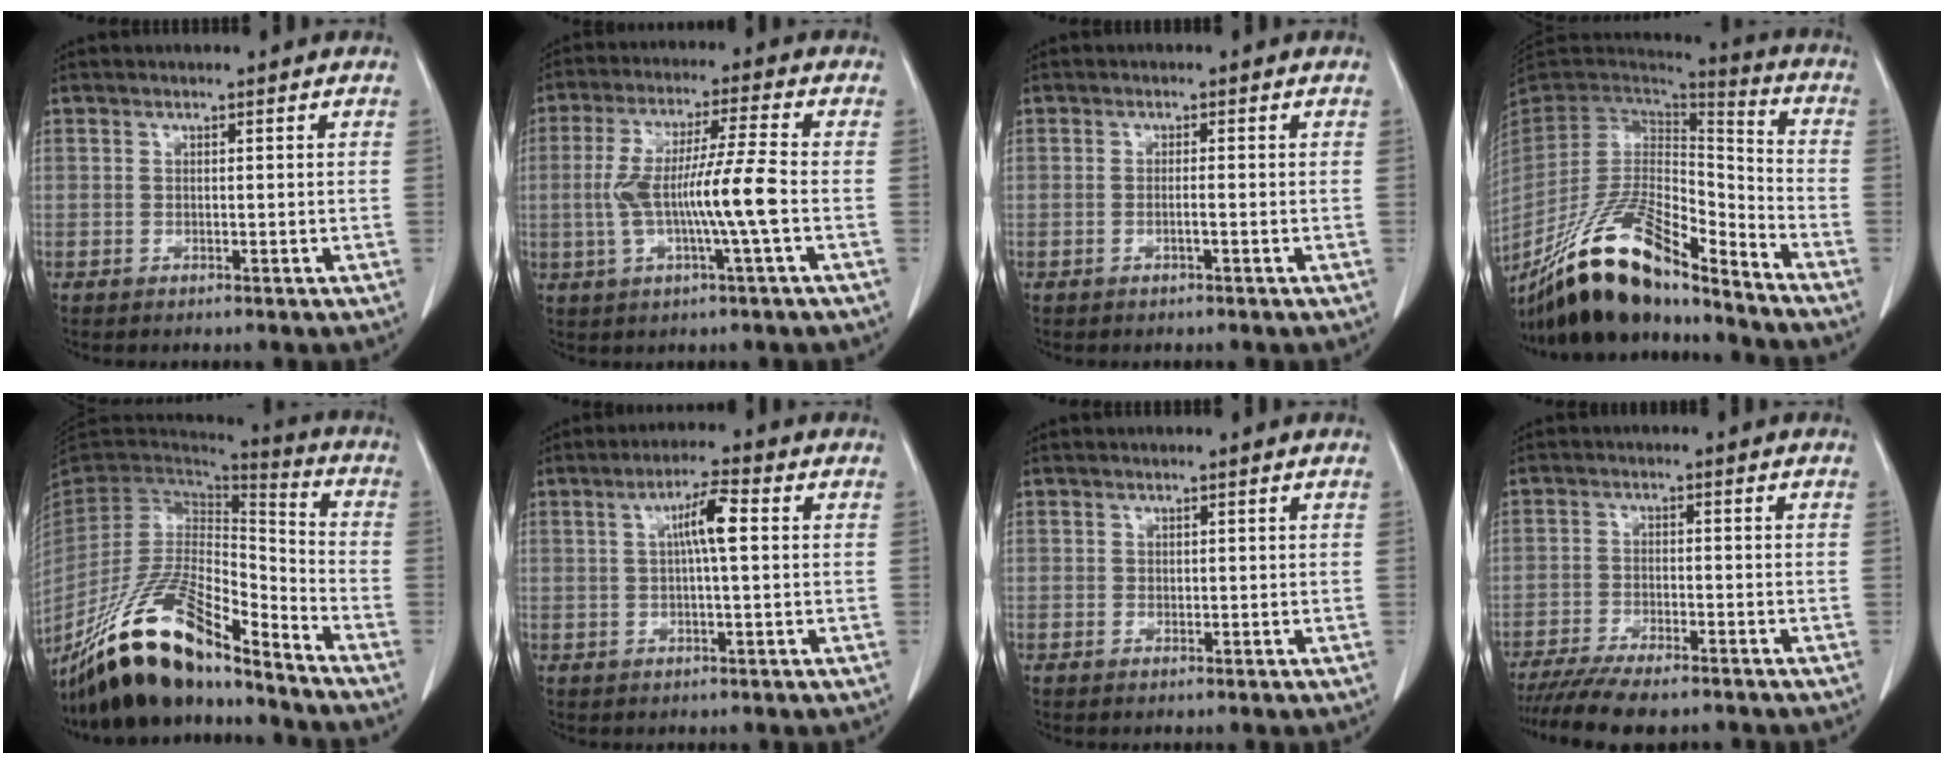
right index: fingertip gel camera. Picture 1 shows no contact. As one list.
[{"total": 10.4, "force": [-1.7, -0.4, 10.3], "torque": [-0.202, 0.009, -0.033]}, {"total": 1.1, "force": [-0.5, -0.1, 0.9], "torque": [-0.017, 0.001, -0.009]}, {"total": 21.4, "force": [-17.0, 4.7, 12.2], "torque": [-0.244, -0.002, -0.312]}, {"total": 20.5, "force": [-16.1, 4.8, 11.7], "torque": [-0.234, -0.004, -0.298]}, {"total": 5.2, "force": [0.9, 0.3, 5.1], "torque": [-0.092, 0.010, 0.014]}, {"total": 0.0}, {"total": 10.9, "force": [-9.3, 2.1, 5.4], "torque": [-0.078, -0.014, -0.143]}]